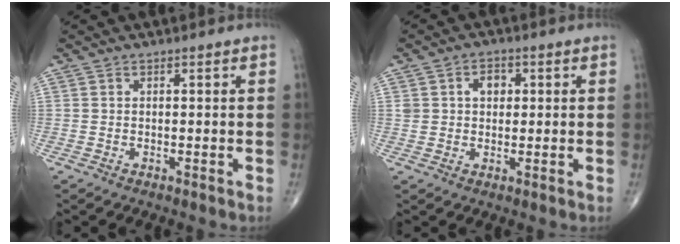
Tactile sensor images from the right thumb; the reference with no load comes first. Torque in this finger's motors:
{"motor_torque": [0.71, 0.96, 0.68, 0.17, 0.01]}